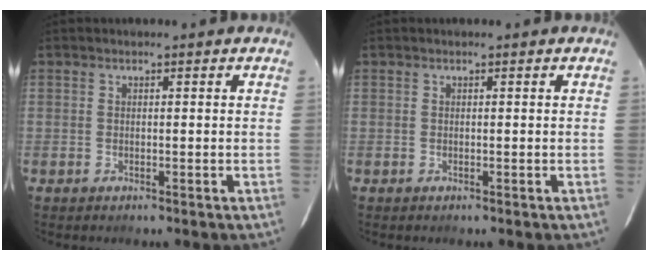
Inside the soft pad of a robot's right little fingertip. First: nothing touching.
{"total": 0.0}